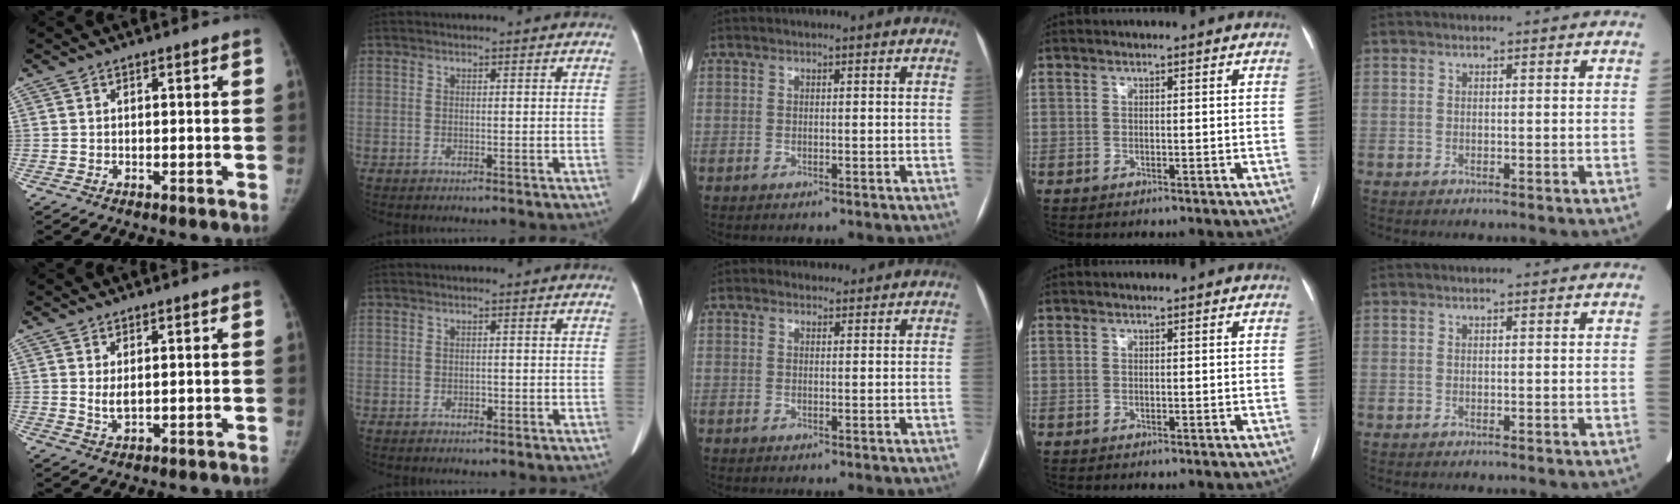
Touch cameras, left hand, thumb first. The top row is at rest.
{"thumb": {"total": 2.4, "force": [0.8, 1.1, 2.0], "torque": [-0.035, -0.012, 0.020]}, "index": {"total": 0.6, "force": [-0.3, 0.4, 0.2], "torque": [-0.002, 0.003, -0.008]}, "middle": {"total": 1.9, "force": [1.5, 1.1, 0.0], "torque": [0.000, 0.011, 0.019]}}